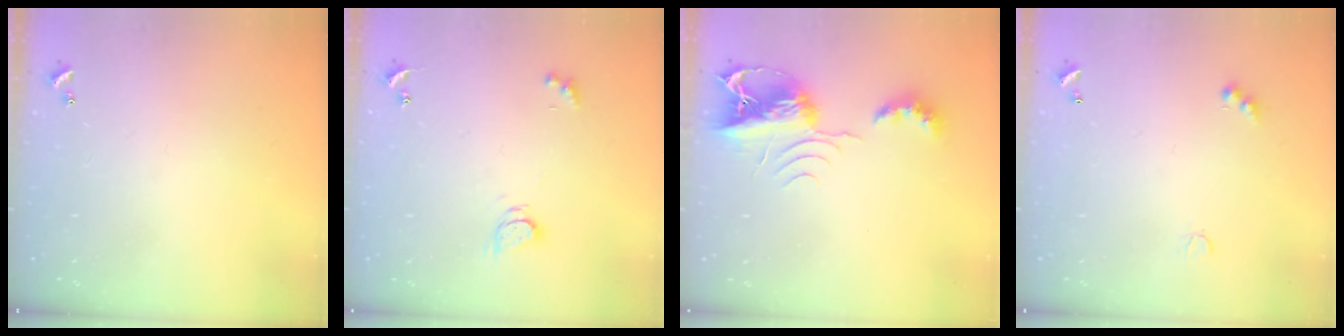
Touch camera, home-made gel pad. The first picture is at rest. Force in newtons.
{"total": 2.5, "press": 2.5, "slide": 0.4}
{"total": 8.6, "press": 8.5, "slide": 1.1}
{"total": 2.9, "press": 2.8, "slide": 0.6}